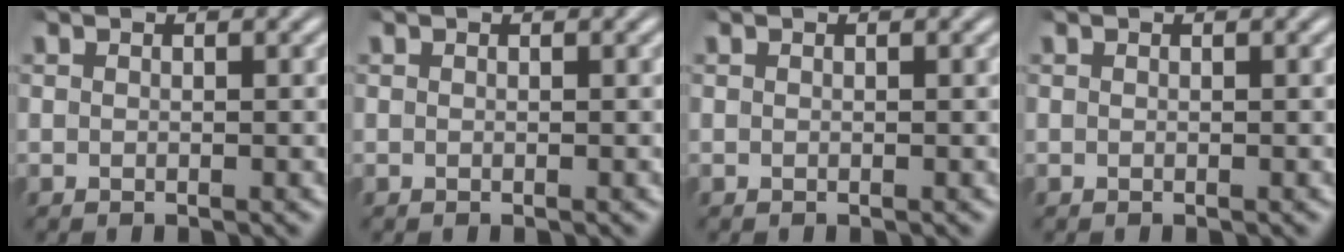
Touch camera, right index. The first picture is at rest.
{"total": 0.0}
{"total": 0.0}
{"total": 0.0}